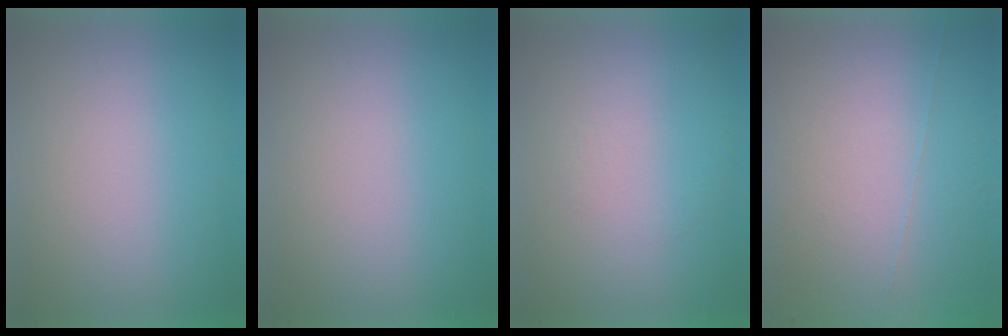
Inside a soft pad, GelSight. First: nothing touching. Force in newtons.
{"total": 0.0}
{"total": 1.2}
{"total": 6.7}